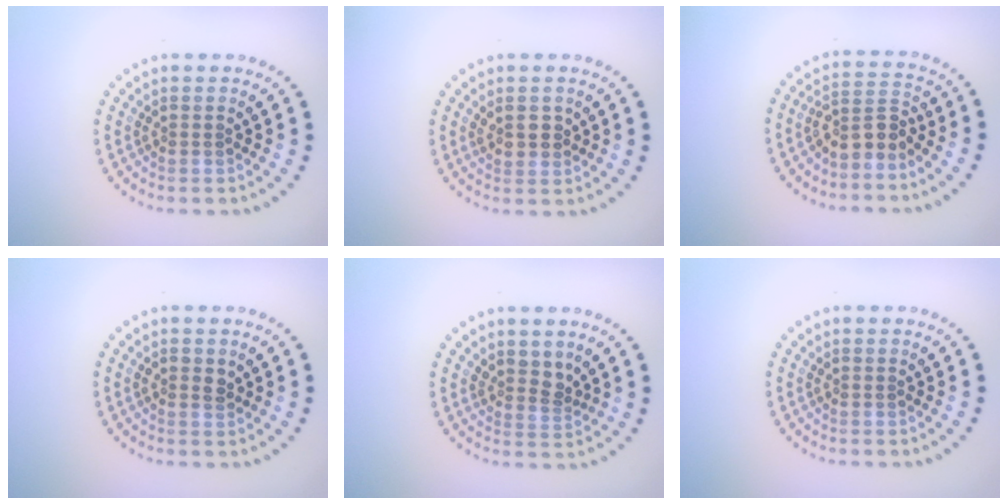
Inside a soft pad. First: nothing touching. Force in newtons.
{"total": 1.5, "press": 1.5, "slide": 0.5}
{"total": 3.0, "press": 2.5, "slide": 1.7}
{"total": 1.2, "press": 1.2, "slide": 0.2}
{"total": 2.0, "press": 1.5, "slide": 1.4}
{"total": 0.0}